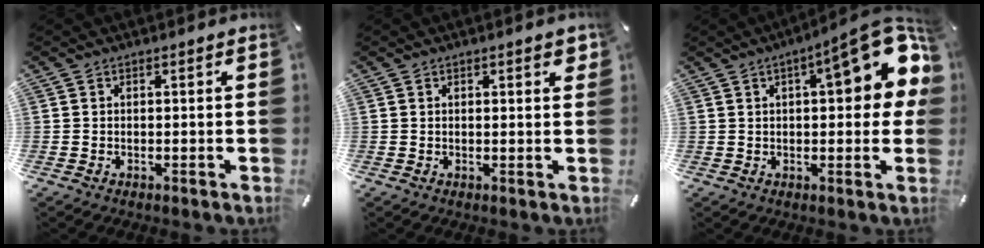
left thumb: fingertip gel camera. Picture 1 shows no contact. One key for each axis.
{"total": 1.8, "fx": 0.9, "fy": 0.5, "fz": 1.5, "tx": -0.022, "ty": -0.001, "tz": 0.013}
{"total": 17.5, "fx": 5.9, "fy": 5.9, "fz": 15.4, "tx": -0.197, "ty": -0.025, "tz": 0.090}